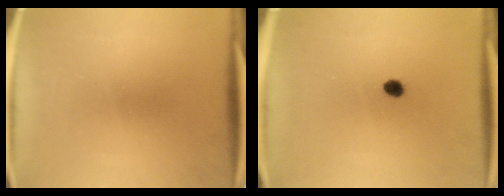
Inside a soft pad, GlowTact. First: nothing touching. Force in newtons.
{"total": 2.1}